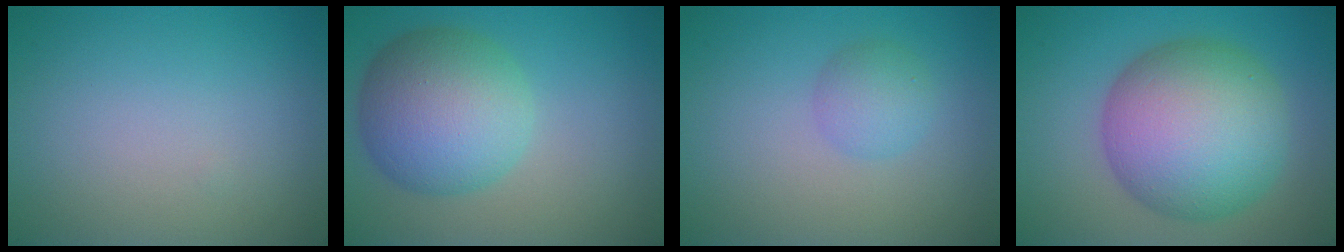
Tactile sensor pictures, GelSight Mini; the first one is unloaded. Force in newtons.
{"total": 8.4, "press": 8.4, "slide": 0.3}
{"total": 2.2, "press": 2.2, "slide": 0.1}
{"total": 12.2, "press": 12.1, "slide": 0.2}